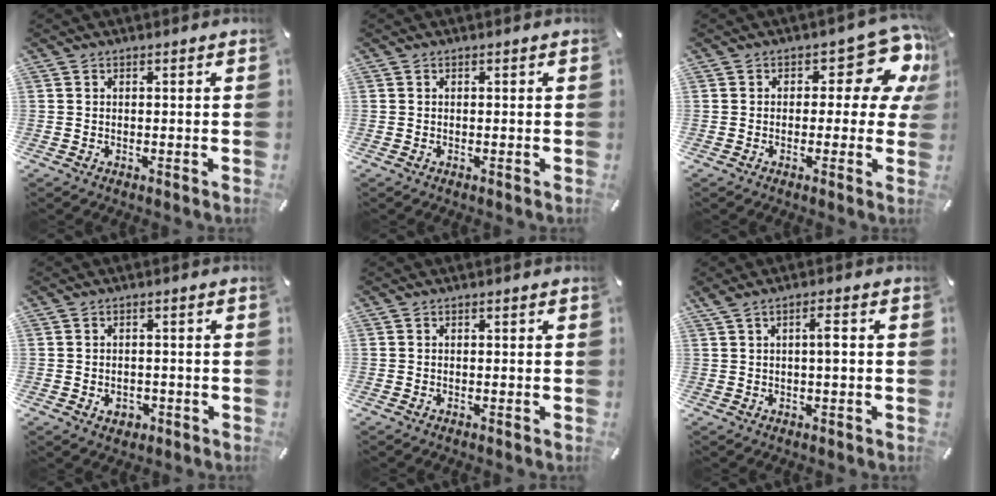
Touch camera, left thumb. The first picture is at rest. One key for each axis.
{"total": 0.0}
{"total": 12.0, "fx": 5.6, "fy": 6.0, "fz": 8.8, "tx": -0.109, "ty": -0.044, "tz": 0.095}
{"total": 3.0, "fx": -1.0, "fy": 2.3, "fz": 1.5, "tx": -0.019, "ty": 0.003, "tz": -0.021}
{"total": 0.0}
{"total": 3.7, "fx": 0.4, "fy": 0.8, "fz": 3.5, "tx": -0.069, "ty": 0.005, "tz": 0.004}